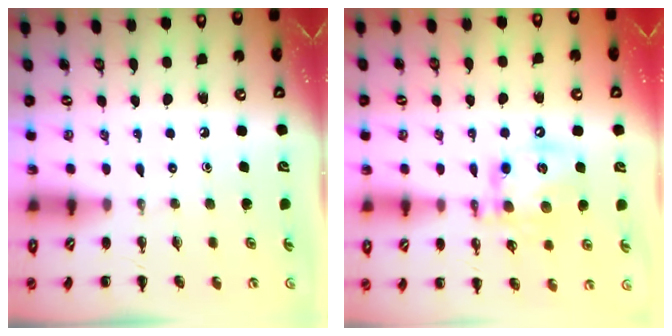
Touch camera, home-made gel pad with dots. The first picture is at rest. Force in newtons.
{"total": 14.7, "press": 14.5, "slide": 2.6}